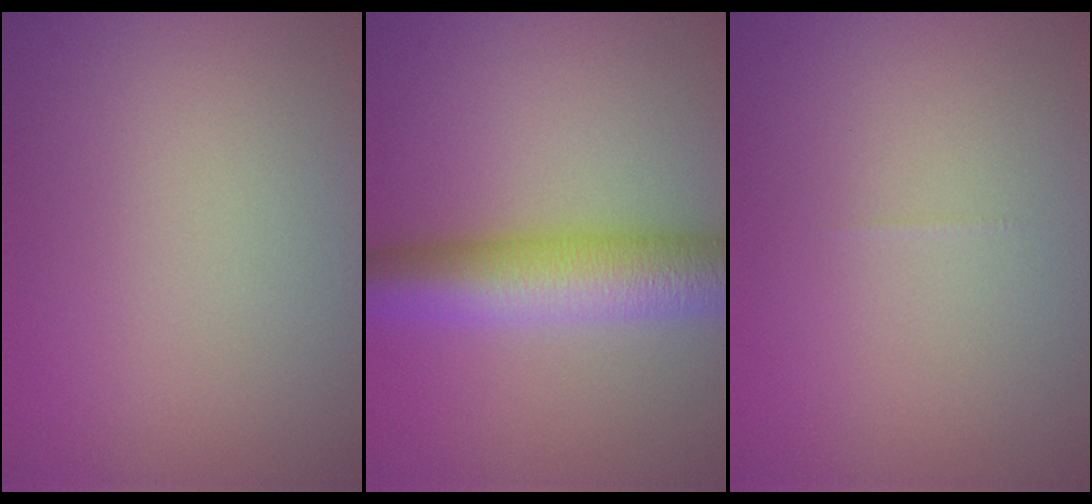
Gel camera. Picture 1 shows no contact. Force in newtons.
{"total": 8.2, "press": 8.2, "slide": 0.2}
{"total": 0.0}